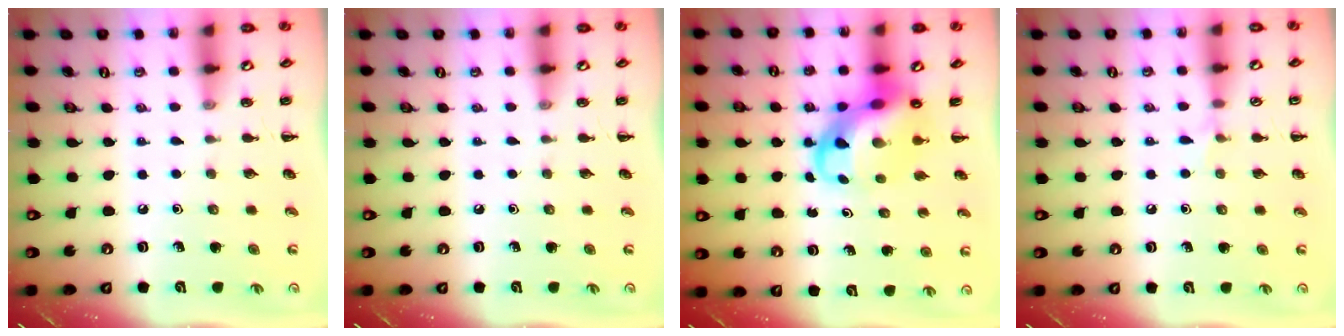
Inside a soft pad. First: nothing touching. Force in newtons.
{"total": 0.0}
{"total": 7.6, "press": 7.3, "slide": 2.1}
{"total": 4.1, "press": 3.7, "slide": 1.6}